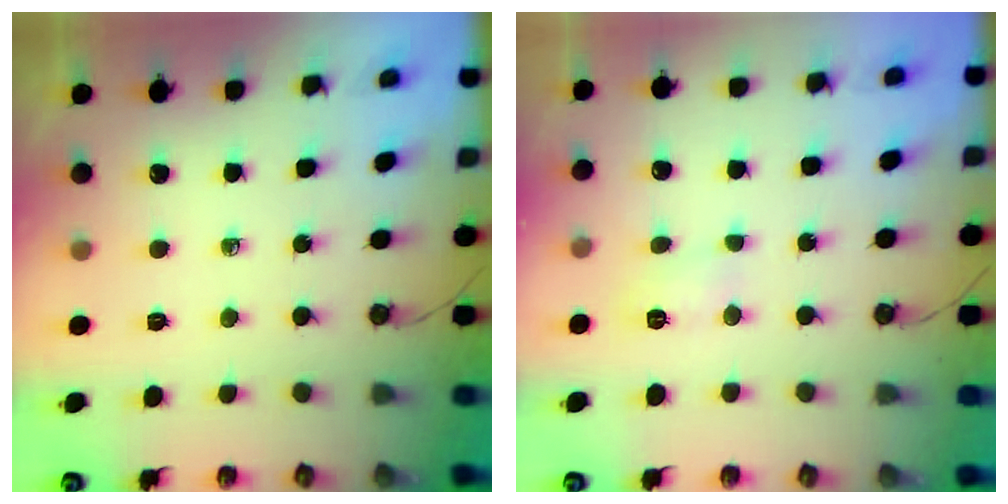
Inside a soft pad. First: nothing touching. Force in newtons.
{"total": 3.8, "press": 3.8, "slide": 0.3}